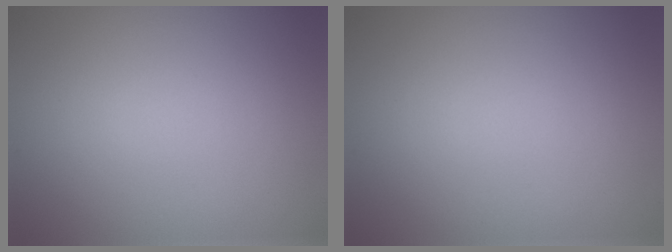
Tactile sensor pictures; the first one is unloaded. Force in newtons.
{"total": 0.0}